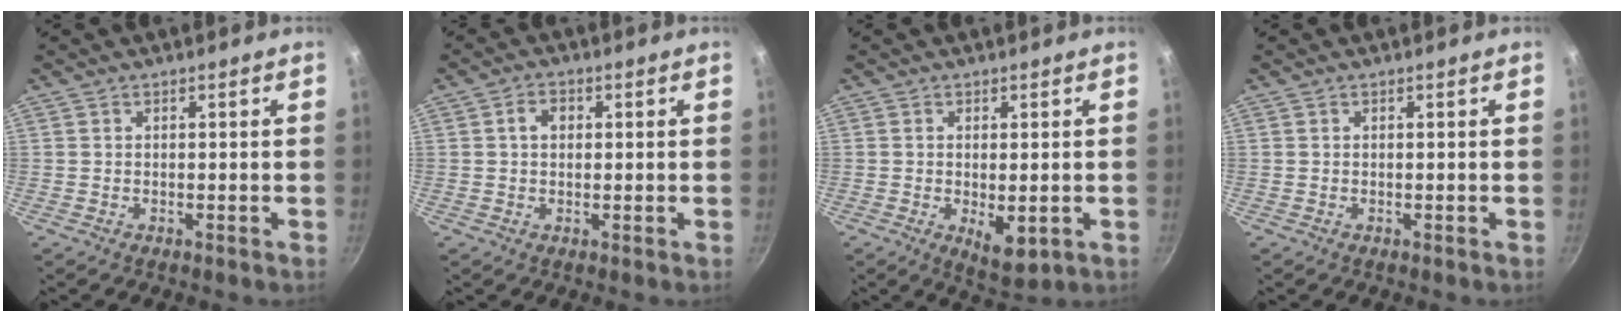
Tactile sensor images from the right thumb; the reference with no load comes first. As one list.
[{"total": 3.2, "force": [0.6, 2.3, 2.1], "torque": [-0.024, 0.005, 0.006]}, {"total": 5.7, "force": [-1.1, 2.5, 5.0], "torque": [-0.070, -0.014, -0.005]}, {"total": 0.0}]